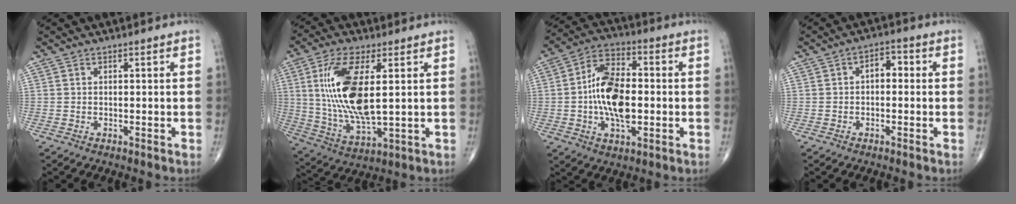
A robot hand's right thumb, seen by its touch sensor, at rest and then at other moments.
{"total": 16.9, "force": [3.0, 6.5, 15.3], "torque": [-0.315, -0.020, 0.066]}
{"total": 14.3, "force": [-0.9, 7.6, 12.1], "torque": [-0.210, 0.017, -0.020]}
{"total": 3.7, "force": [0.1, 2.3, 2.9], "torque": [-0.026, 0.014, -0.009]}